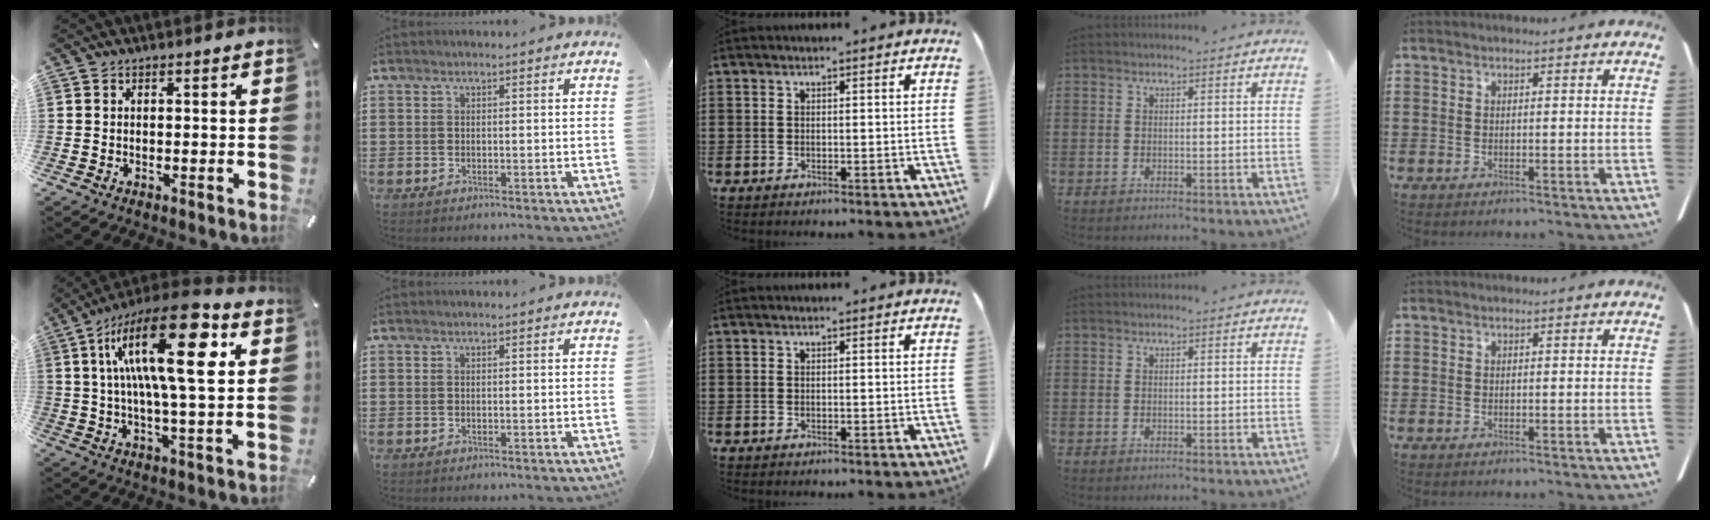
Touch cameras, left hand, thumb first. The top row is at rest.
{"thumb": {"total": 22.2, "force": [6.8, 6.1, 20.3], "torque": [-0.373, -0.019, 0.091]}}